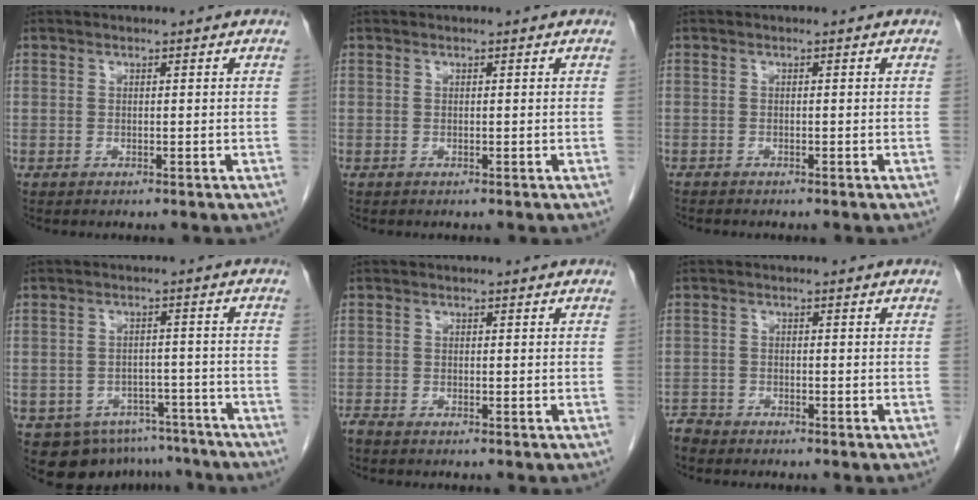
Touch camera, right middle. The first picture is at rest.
{"total": 0.0}
{"total": 1.0, "force": [-0.9, 0.1, 0.4], "torque": [-0.010, -0.004, -0.013]}
{"total": 9.8, "force": [-7.5, 6.0, 2.1], "torque": [-0.023, 0.017, -0.094]}
{"total": 0.9, "force": [-0.9, 0.0, 0.3], "torque": [-0.014, -0.005, -0.019]}
{"total": 2.1, "force": [-2.0, 0.4, -0.1], "torque": [0.002, -0.006, -0.039]}